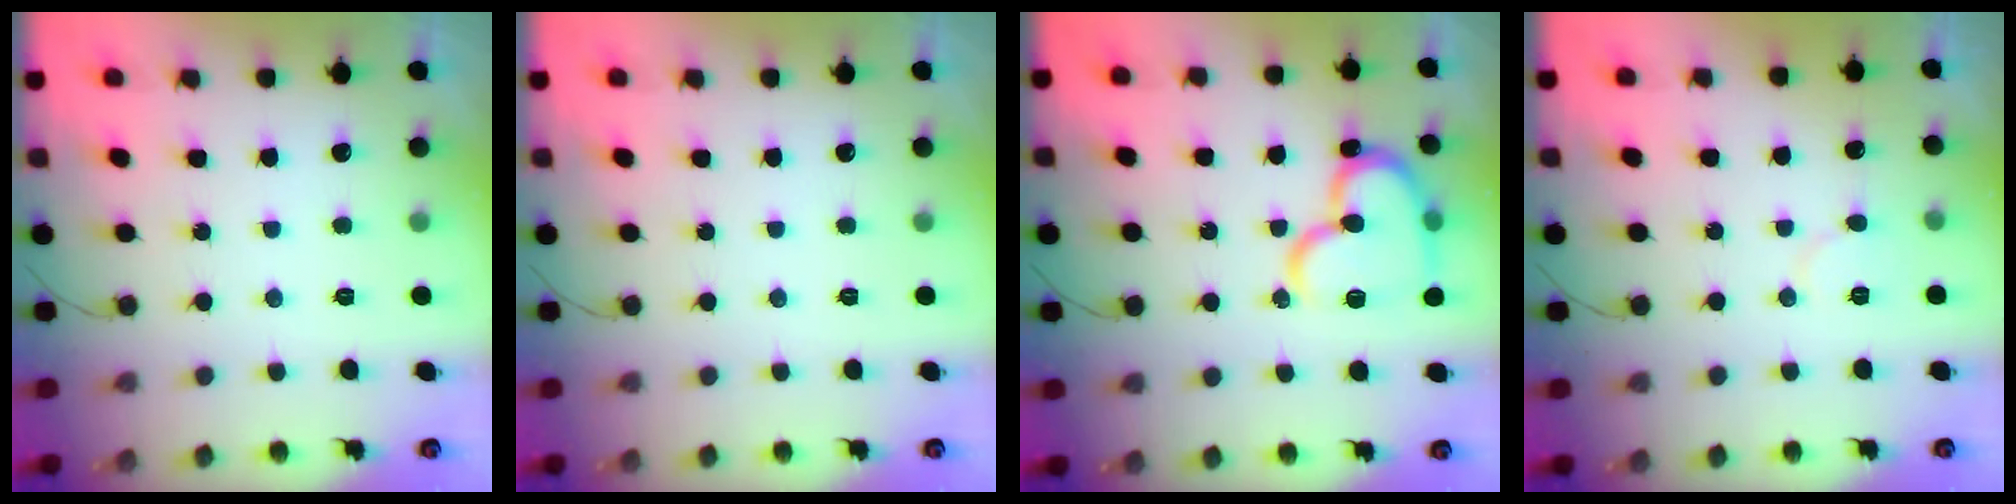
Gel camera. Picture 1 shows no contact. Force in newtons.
{"total": 0.0}
{"total": 18.0, "press": 18.0, "slide": 1.6}
{"total": 4.7, "press": 4.6, "slide": 0.4}